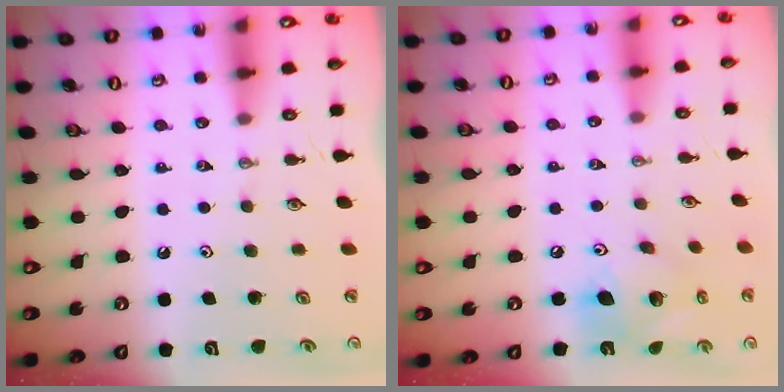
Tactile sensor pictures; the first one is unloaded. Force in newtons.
{"total": 13.4, "press": 13.1, "slide": 2.7}